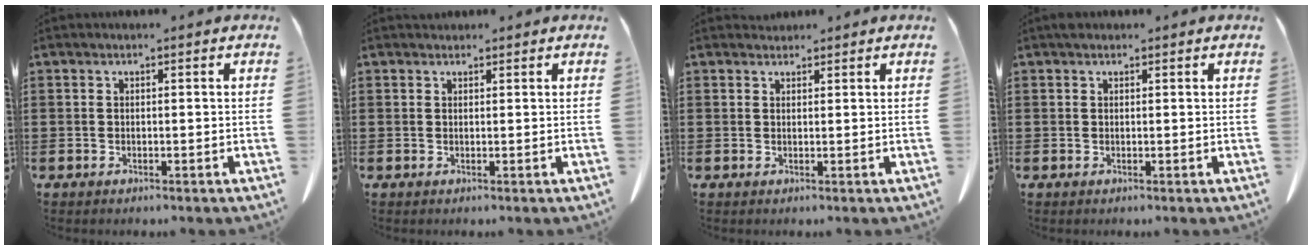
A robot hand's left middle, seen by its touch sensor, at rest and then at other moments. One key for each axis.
{"total": 0.9, "fx": 0.8, "fy": 0.4, "fz": 0.0, "tx": -0.002, "ty": 0.001, "tz": 0.016}
{"total": 1.4, "fx": 1.3, "fy": 0.5, "fz": 0.0, "tx": -0.004, "ty": 0.002, "tz": 0.026}
{"total": 0.7, "fx": 0.4, "fy": 0.4, "fz": 0.2, "tx": 0.002, "ty": 0.000, "tz": 0.006}